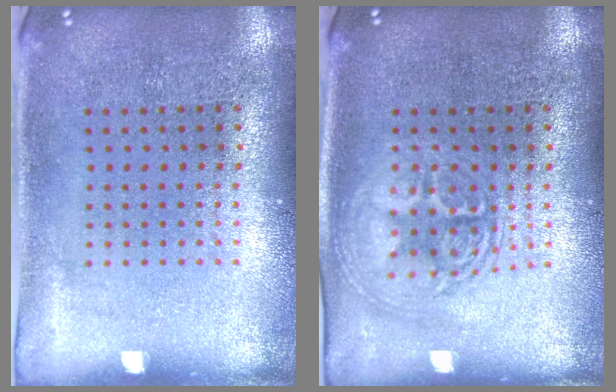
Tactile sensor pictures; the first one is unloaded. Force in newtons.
{"total": 2.8, "press": 2.7, "slide": 0.3}